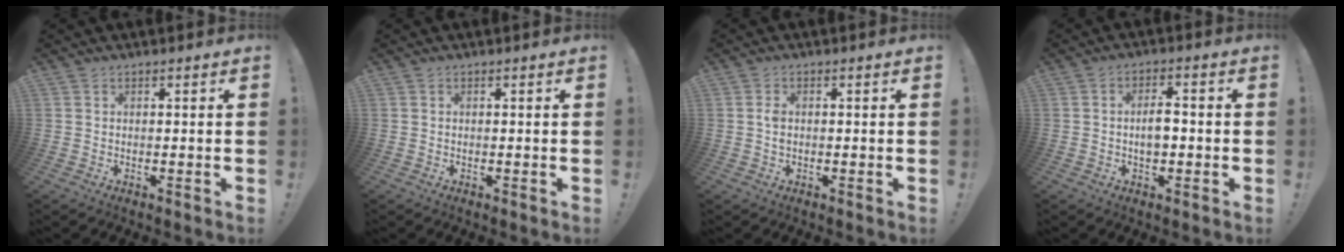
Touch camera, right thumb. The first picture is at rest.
{"total": 0.0}
{"total": 1.9, "force": [0.0, 1.2, 1.5], "torque": [-0.037, 0.009, 0.000]}
{"total": 4.8, "force": [-0.3, 2.6, 4.0], "torque": [-0.057, 0.009, -0.009]}